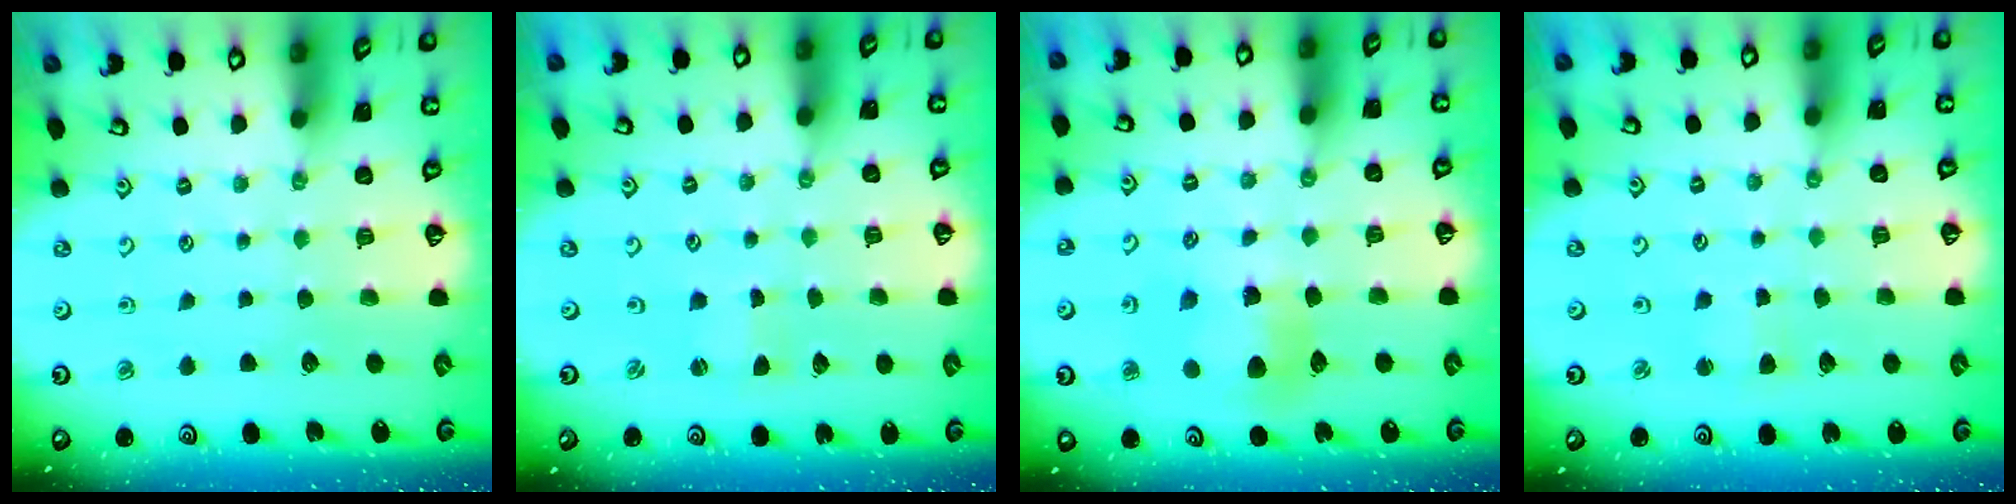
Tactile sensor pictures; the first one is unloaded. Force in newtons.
{"total": 0.0}
{"total": 8.2, "press": 8.1, "slide": 0.7}
{"total": 2.3, "press": 2.3, "slide": 0.4}